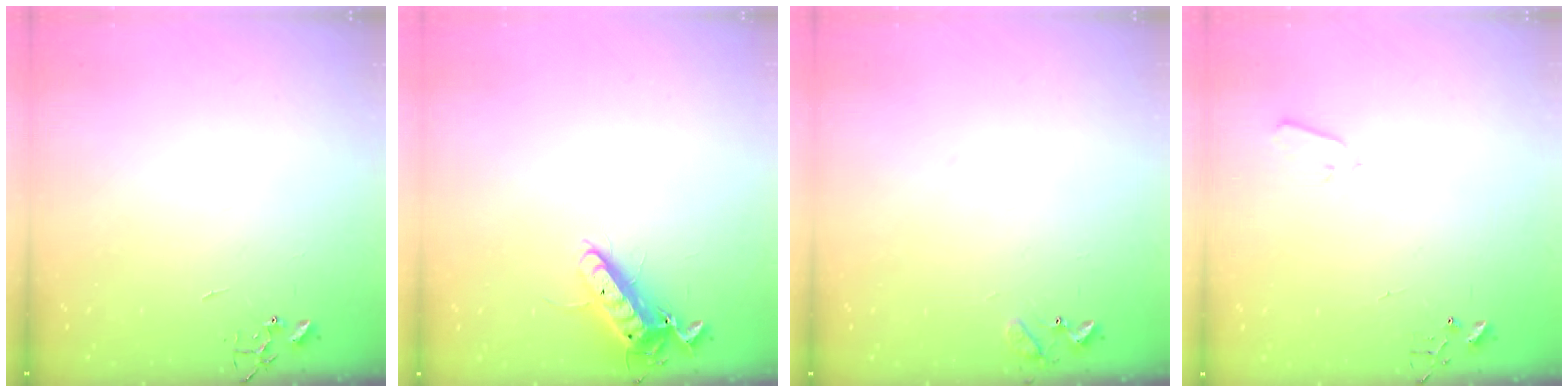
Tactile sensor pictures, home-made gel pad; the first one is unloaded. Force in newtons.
{"total": 12.5, "press": 12.4, "slide": 1.6}
{"total": 8.4, "press": 8.4, "slide": 0.5}
{"total": 3.4, "press": 3.3, "slide": 0.5}